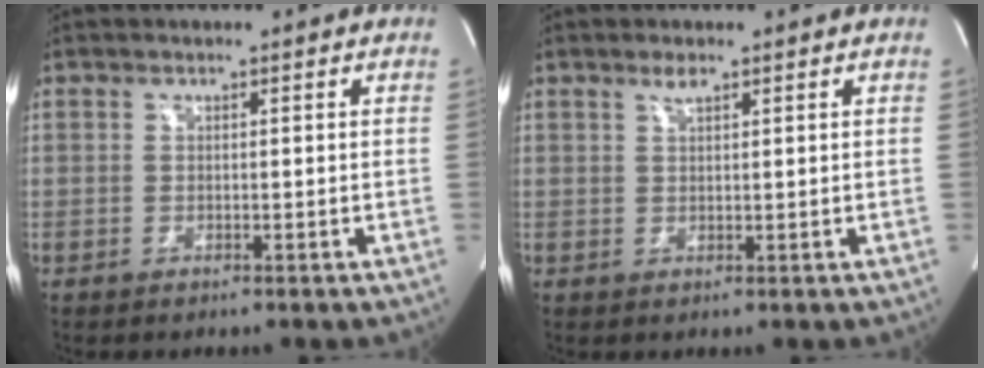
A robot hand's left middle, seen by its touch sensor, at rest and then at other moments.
{"total": 1.4, "force": [1.1, 0.2, 0.9], "torque": [-0.022, 0.003, 0.022]}